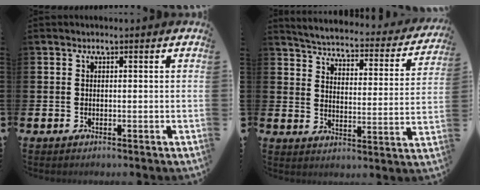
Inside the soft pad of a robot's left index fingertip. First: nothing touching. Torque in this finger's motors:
{"motor_torque": [0.49, -1.65, 0.27, 0.03]}